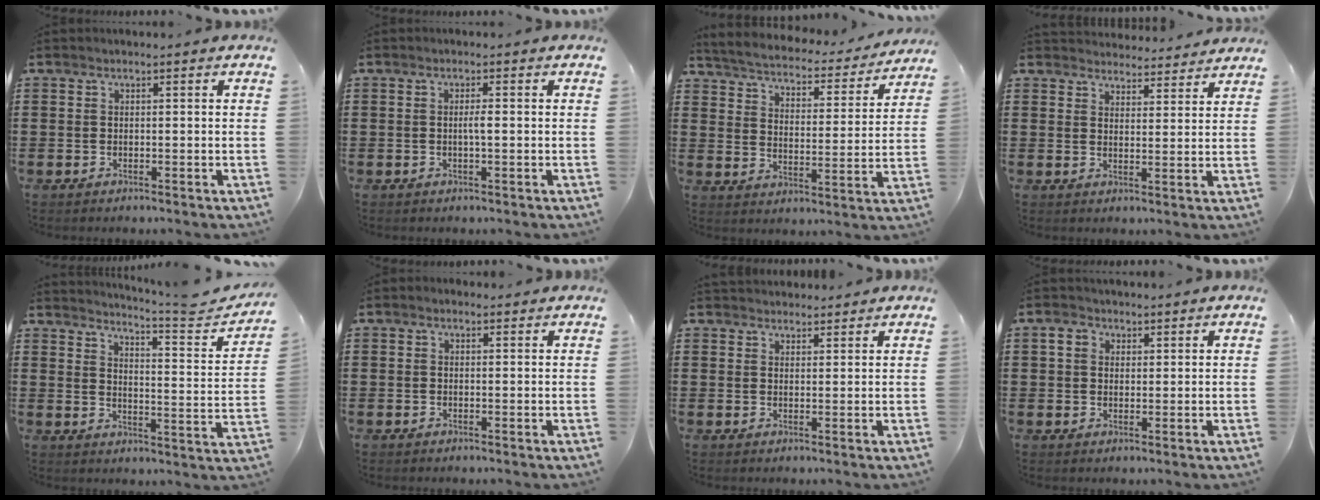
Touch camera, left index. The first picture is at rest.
{"total": 1.5, "force": [0.0, -0.1, 1.5], "torque": [-0.029, -0.005, 0.001]}
{"total": 3.4, "force": [3.3, 0.0, 0.7], "torque": [-0.035, -0.033, 0.049]}
{"total": 3.9, "force": [3.8, 0.3, -0.2], "torque": [-0.003, -0.025, 0.069]}
{"total": 4.4, "force": [3.9, -0.8, 1.9], "torque": [-0.043, -0.044, 0.056]}
{"total": 0.7, "force": [0.5, 0.4, 0.4], "torque": [-0.010, 0.004, 0.009]}
{"total": 2.5, "force": [2.4, 0.7, -0.4], "torque": [0.000, -0.005, 0.047]}
{"total": 2.8, "force": [1.4, 2.1, 1.2], "torque": [-0.024, 0.005, 0.024]}